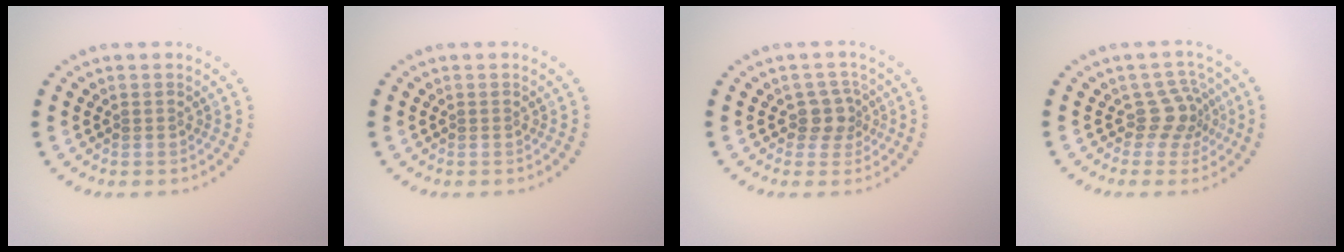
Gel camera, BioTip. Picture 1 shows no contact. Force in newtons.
{"total": 0.0}
{"total": 2.3, "press": 1.9, "slide": 1.3}
{"total": 2.8, "press": 1.9, "slide": 2.0}